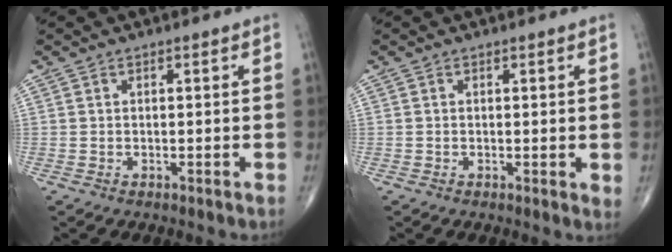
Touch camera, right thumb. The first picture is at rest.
{"total": 1.5, "force": [0.2, 0.5, 1.4], "torque": [-0.021, -0.007, -0.001]}